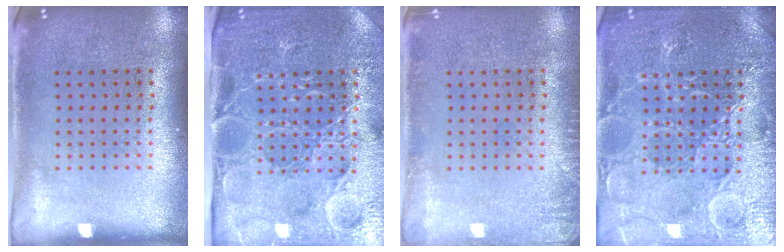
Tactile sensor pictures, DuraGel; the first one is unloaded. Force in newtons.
{"total": 4.8, "press": 4.2, "slide": 2.1}
{"total": 1.4, "press": 1.3, "slide": 0.2}
{"total": 4.6, "press": 4.5, "slide": 0.7}